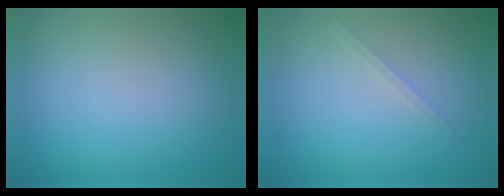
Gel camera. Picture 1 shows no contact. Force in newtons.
{"total": 0.8, "press": 0.8, "slide": 0.0}